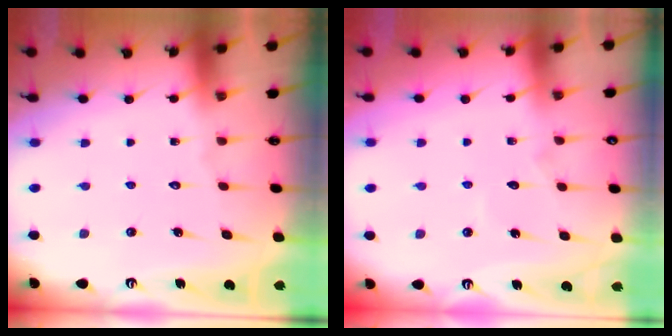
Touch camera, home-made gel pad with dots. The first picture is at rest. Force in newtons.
{"total": 3.7, "press": 3.7, "slide": 0.4}